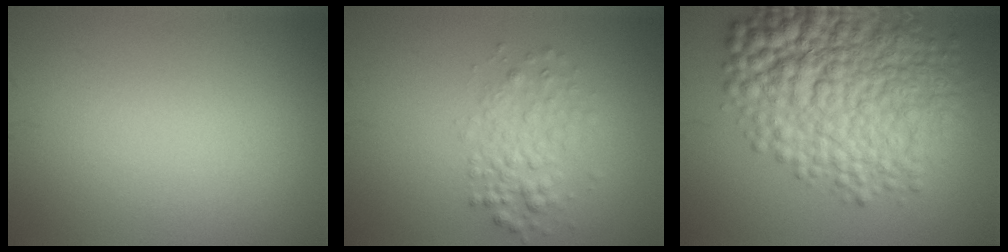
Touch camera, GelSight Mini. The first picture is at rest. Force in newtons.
{"total": 2.8, "press": 2.8, "slide": 0.1}
{"total": 12.0, "press": 11.9, "slide": 0.2}